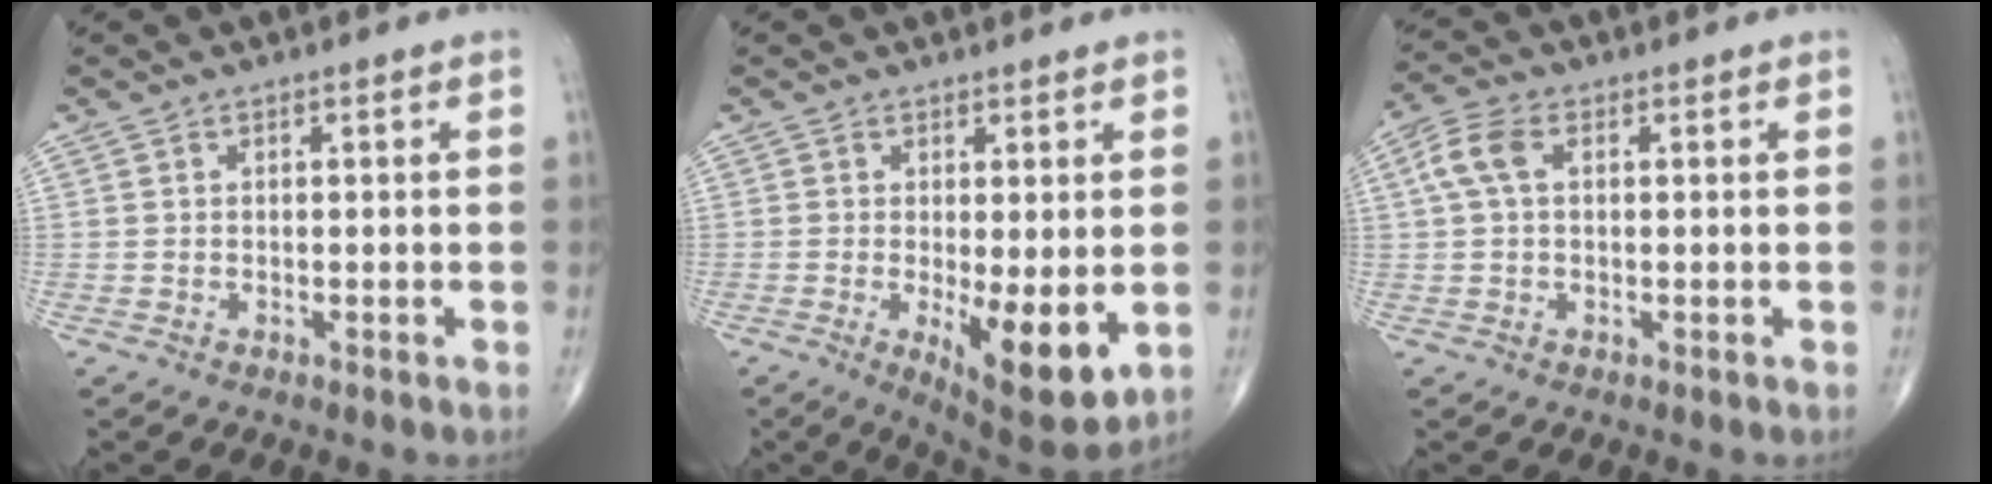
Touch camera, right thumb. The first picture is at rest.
{"total": 10.3, "force": [-1.9, 3.3, 9.5], "torque": [-0.134, -0.028, -0.020]}
{"total": 5.3, "force": [1.1, 3.1, 4.2], "torque": [-0.102, 0.017, 0.018]}